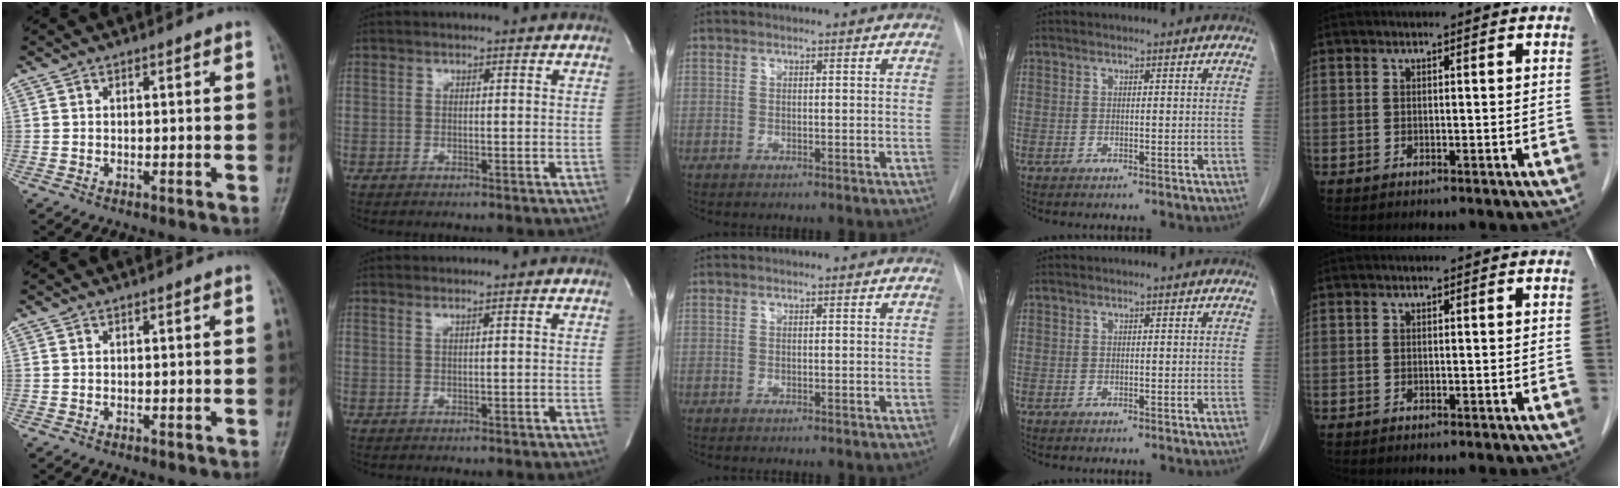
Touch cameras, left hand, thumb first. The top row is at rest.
{"index": {"total": 0.8, "force": [0.5, -0.2, 0.5], "torque": [-0.022, -0.005, 0.016]}}